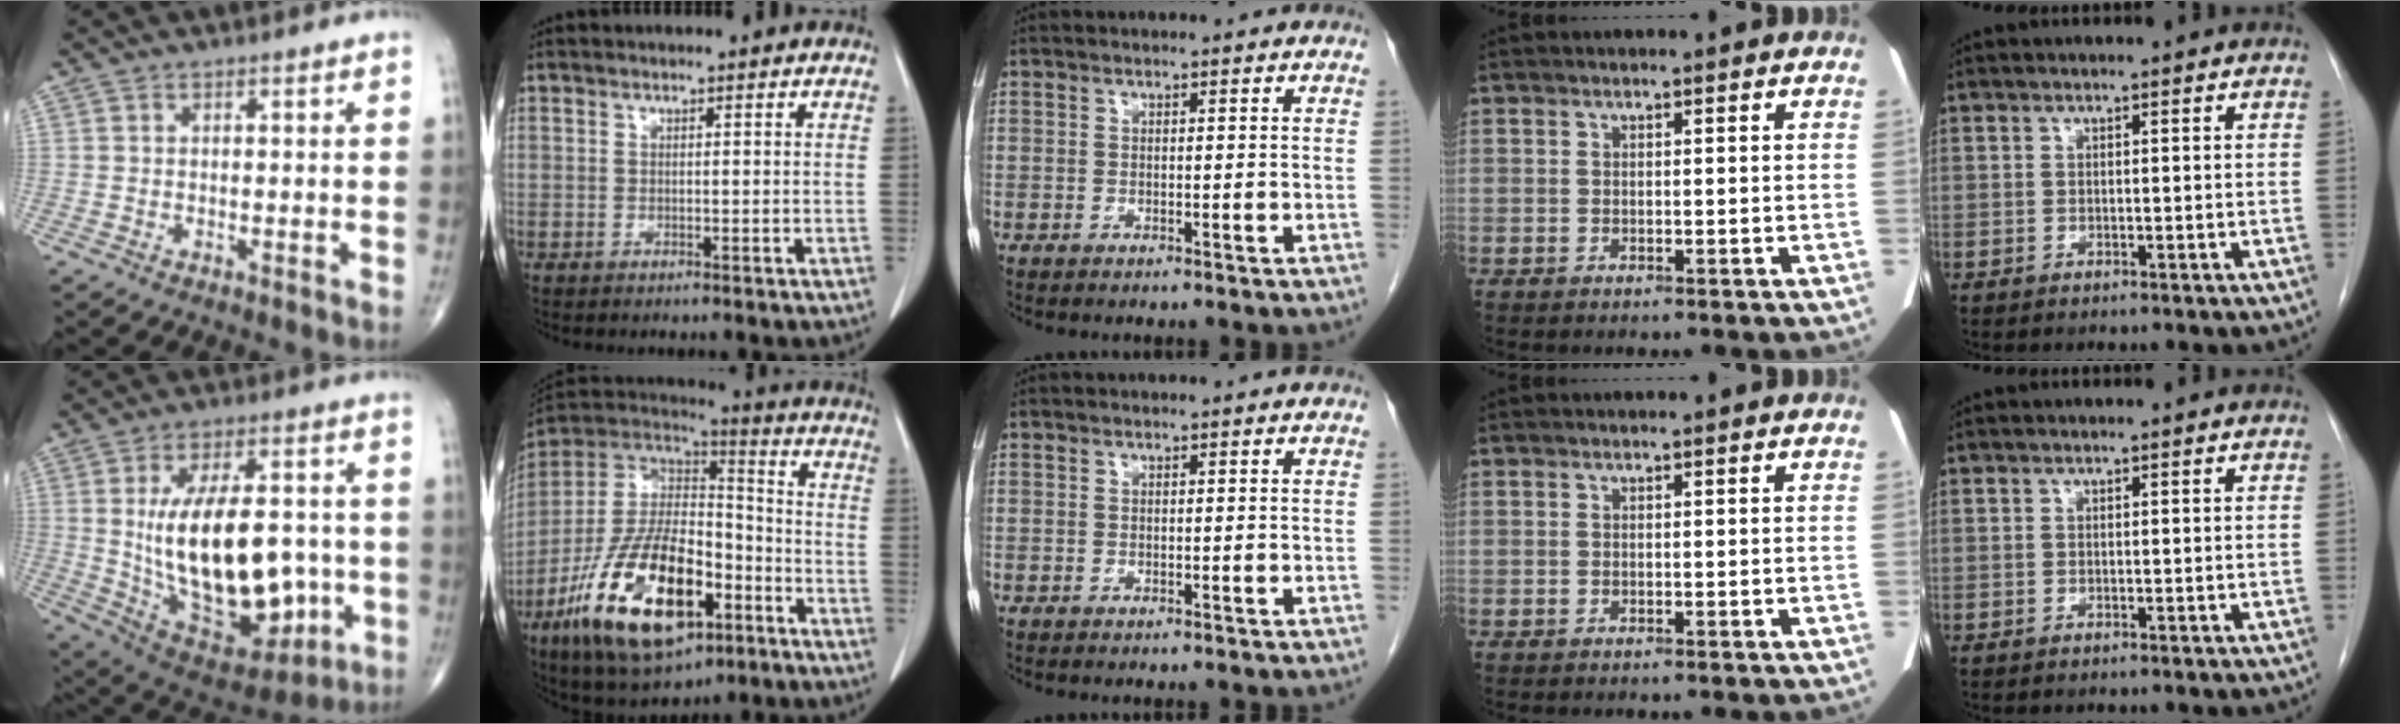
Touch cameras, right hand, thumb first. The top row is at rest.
{"thumb": {"total": 25.1, "force": [-1.6, 13.3, 21.2], "torque": [-0.328, 0.001, 0.007]}, "index": {"total": 23.0, "force": [-10.5, 9.6, 18.1], "torque": [-0.367, -0.013, -0.178]}}